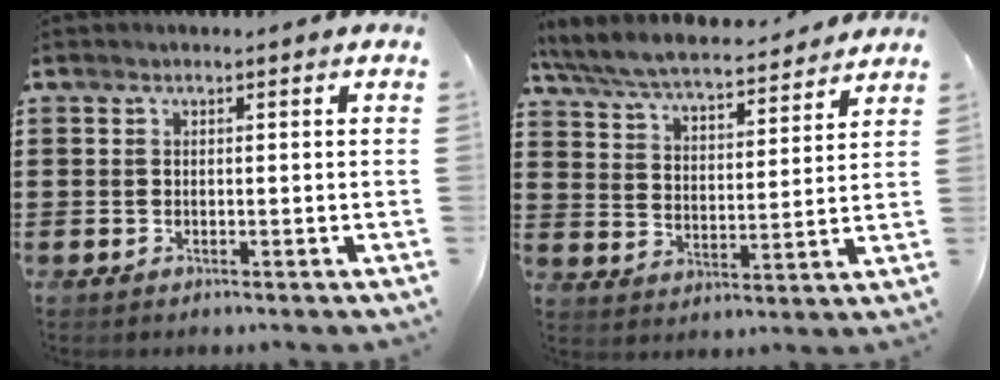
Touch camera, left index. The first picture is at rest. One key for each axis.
{"total": 6.6, "fx": 6.3, "fy": 0.5, "fz": 2.2, "tx": -0.068, "ty": -0.038, "tz": 0.107}